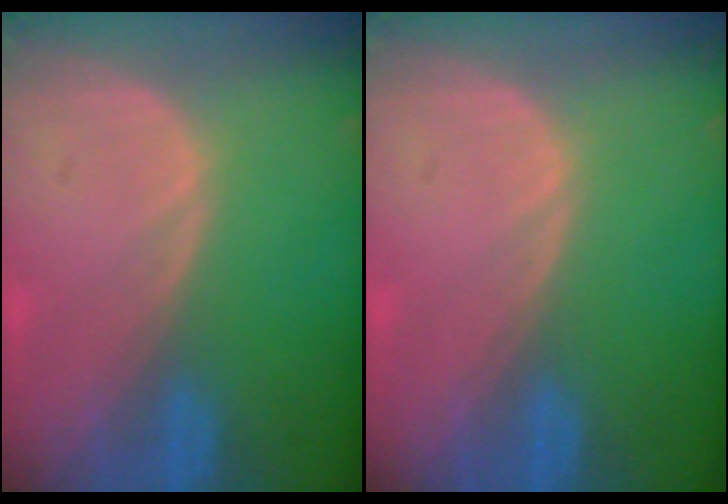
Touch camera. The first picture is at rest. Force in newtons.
{"total": 0.0}